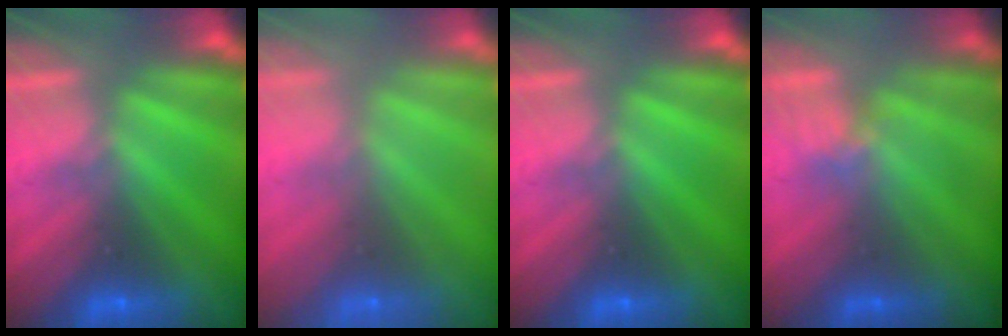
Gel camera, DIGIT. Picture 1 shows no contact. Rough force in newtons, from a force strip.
{"total": 9.5}
{"total": 0.0}
{"total": 2.3}